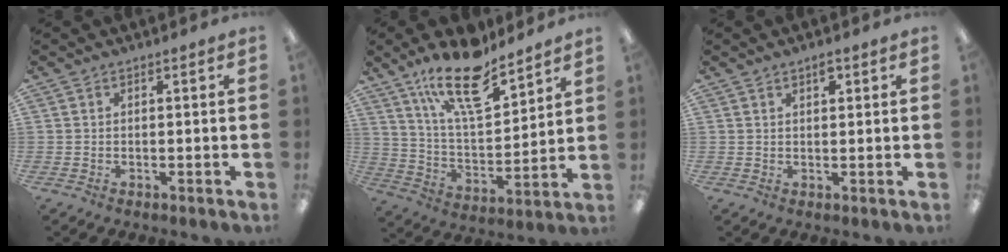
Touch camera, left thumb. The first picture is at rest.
{"total": 18.9, "force": [13.6, 6.8, 11.4], "torque": [-0.194, -0.077, 0.231]}
{"total": 2.4, "force": [1.7, 1.1, 1.3], "torque": [-0.013, -0.005, 0.027]}